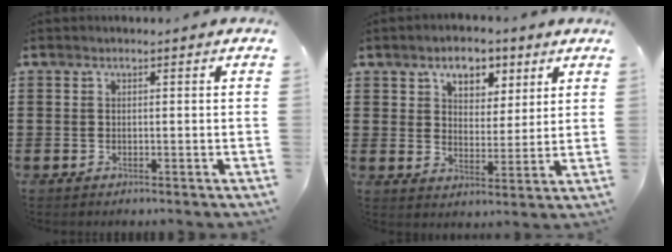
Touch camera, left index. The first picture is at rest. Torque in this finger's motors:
{"motor_torque": [1.21, -0.93, 0.22, 0.04]}